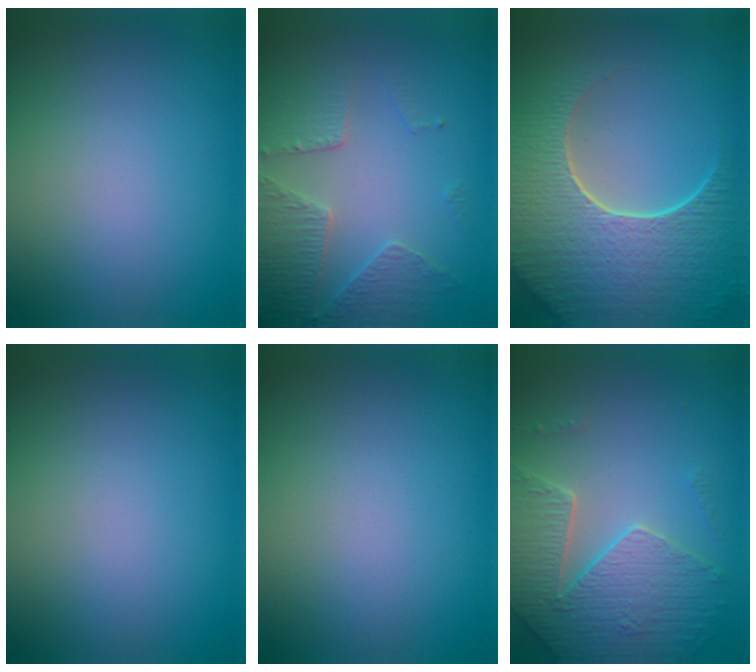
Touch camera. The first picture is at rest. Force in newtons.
{"total": 3.6, "press": 3.2, "slide": 1.5}
{"total": 9.4, "press": 6.7, "slide": 6.6}
{"total": 0.0}
{"total": 0.0}
{"total": 5.0, "press": 4.5, "slide": 2.1}